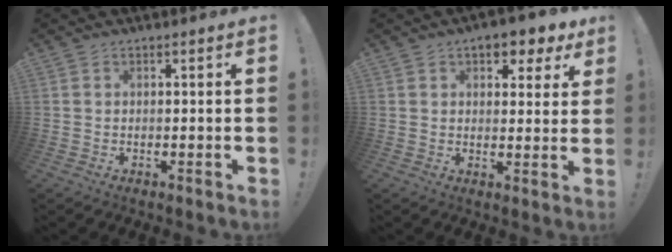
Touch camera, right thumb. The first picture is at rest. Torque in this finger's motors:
{"motor_torque": [0.40, 0.52, 0.94, 0.06, -0.02]}